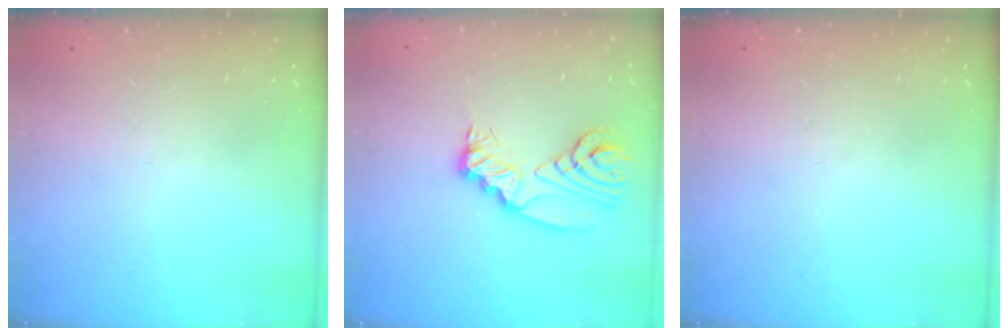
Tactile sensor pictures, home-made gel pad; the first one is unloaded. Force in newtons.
{"total": 10.1, "press": 10.1, "slide": 1.0}
{"total": 0.0}